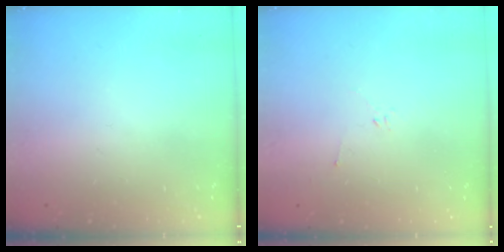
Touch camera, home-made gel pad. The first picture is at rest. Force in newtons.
{"total": 2.2, "press": 2.1, "slide": 0.7}